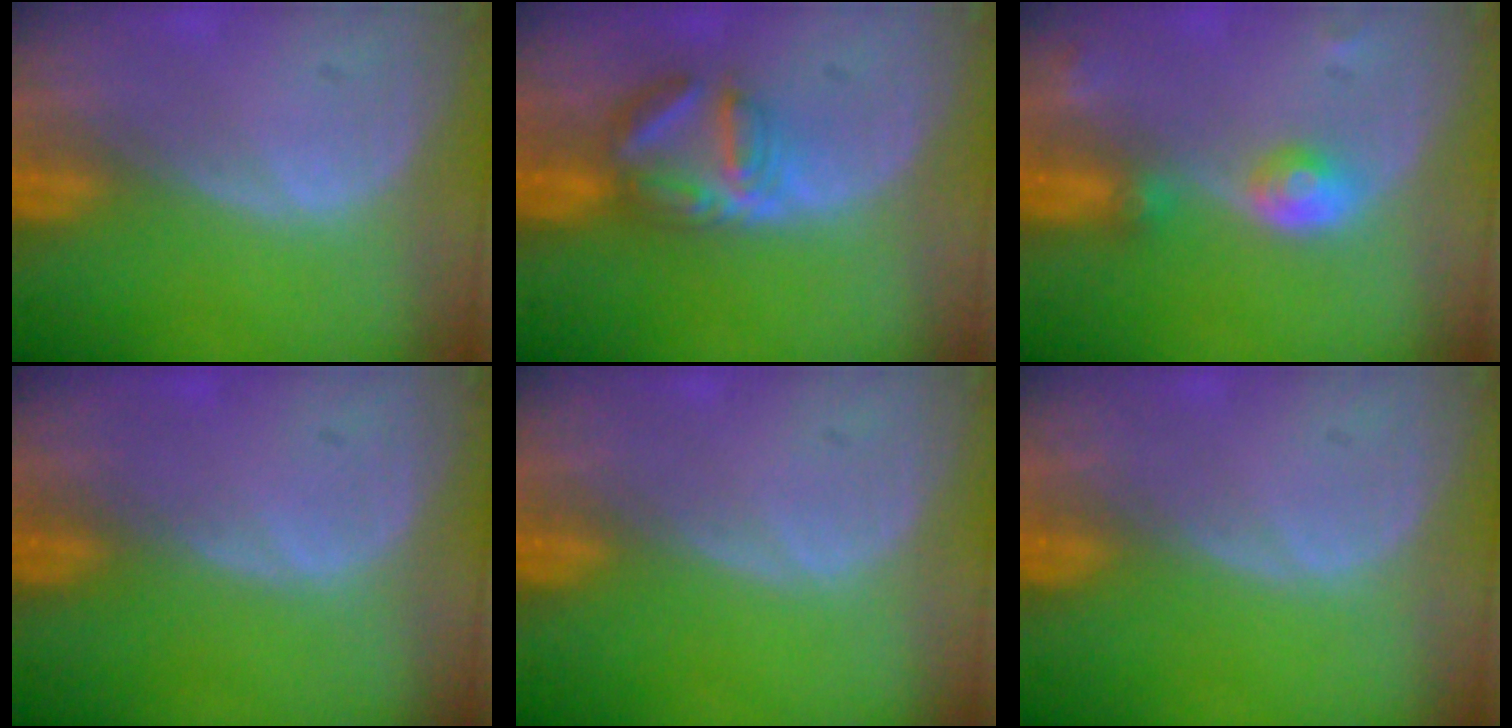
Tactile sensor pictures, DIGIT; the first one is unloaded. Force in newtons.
{"total": 5.8, "press": 5.7, "slide": 1.2}
{"total": 4.2, "press": 4.0, "slide": 1.4}
{"total": 0.0}
{"total": 0.0}
{"total": 0.0}